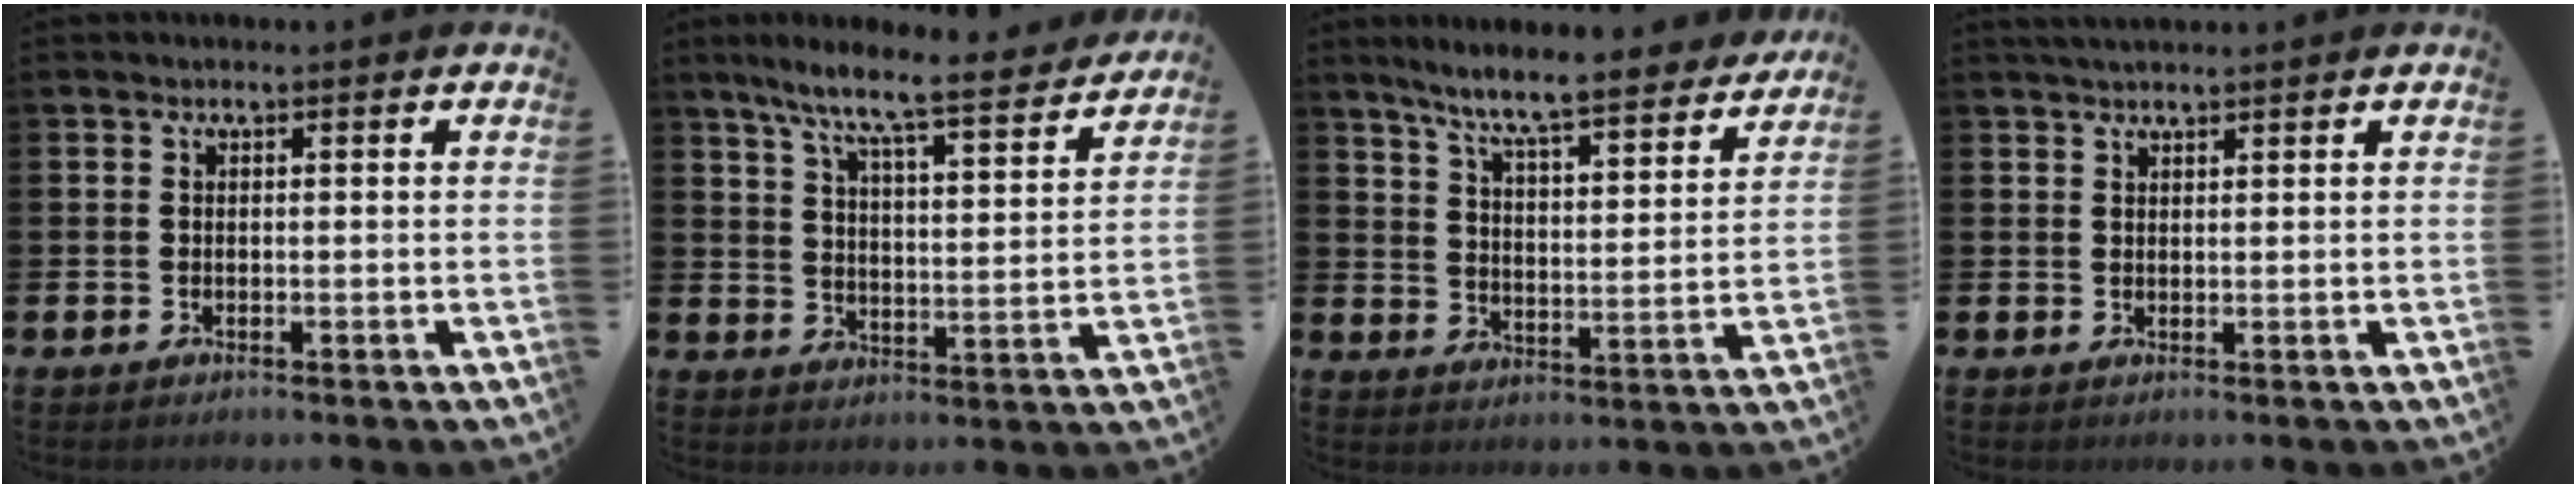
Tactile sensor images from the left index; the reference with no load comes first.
{"total": 8.7, "force": [7.7, 0.3, 4.1], "torque": [-0.103, -0.051, 0.129]}
{"total": 8.1, "force": [7.5, 0.4, 3.0], "torque": [-0.084, -0.054, 0.129]}
{"total": 1.8, "force": [1.7, 0.2, 0.5], "torque": [-0.010, -0.001, 0.032]}